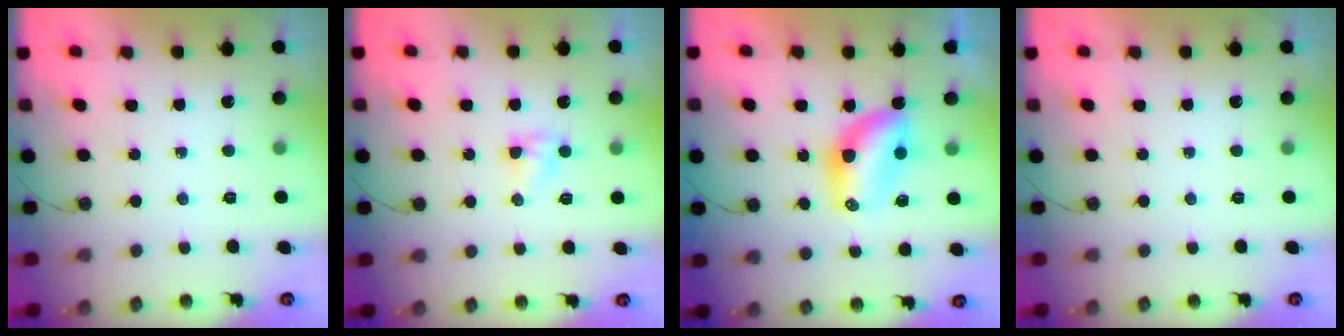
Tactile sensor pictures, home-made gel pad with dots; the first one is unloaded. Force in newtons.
{"total": 2.8, "press": 2.8, "slide": 0.2}
{"total": 7.3, "press": 7.3, "slide": 0.6}
{"total": 0.0}